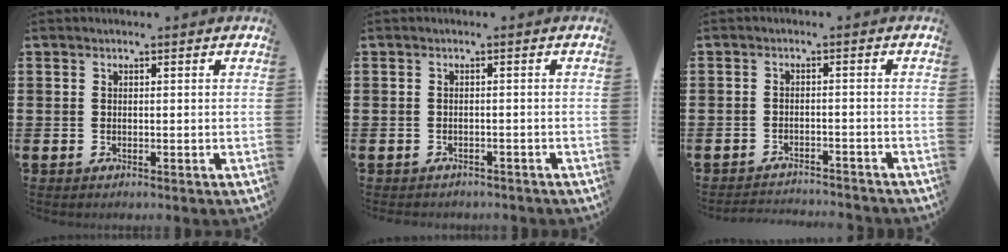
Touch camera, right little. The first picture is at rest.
{"total": 0.7, "force": [-0.7, 0.2, 0.0], "torque": [-0.001, -0.001, -0.016]}
{"total": 2.2, "force": [-2.1, 0.0, -0.2], "torque": [-0.003, 0.003, -0.047]}